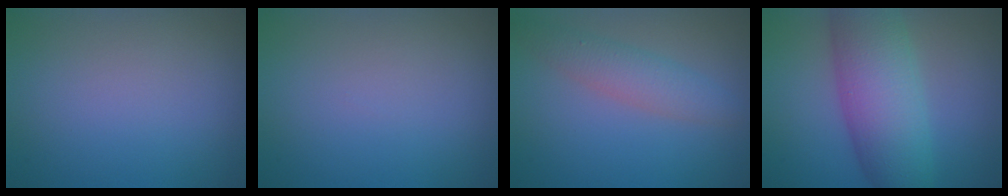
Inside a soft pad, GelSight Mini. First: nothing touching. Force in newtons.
{"total": 0.0}
{"total": 3.2, "press": 3.2, "slide": 0.2}
{"total": 9.0, "press": 9.0, "slide": 0.1}